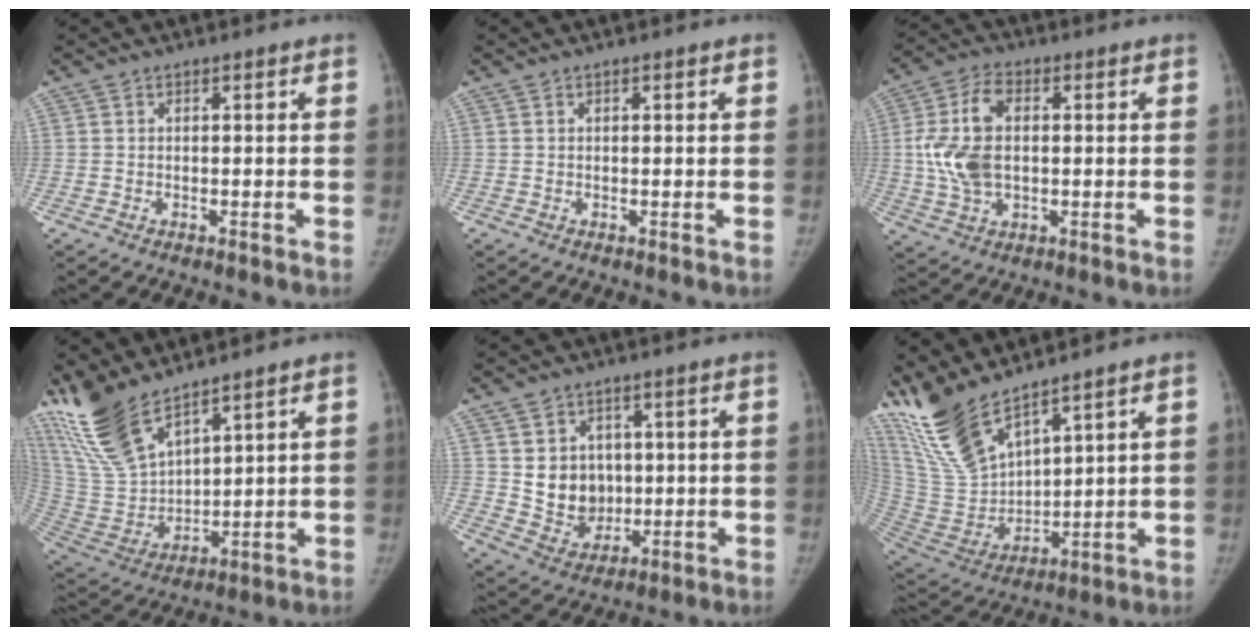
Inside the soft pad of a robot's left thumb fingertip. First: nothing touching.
{"total": 0.6, "force": [0.2, 0.2, 0.6], "torque": [-0.010, 0.003, 0.004]}
{"total": 11.5, "force": [0.7, 7.1, 9.1], "torque": [-0.183, 0.011, 0.017]}
{"total": 15.6, "force": [12.4, 5.0, 8.2], "torque": [-0.153, -0.059, 0.264]}
{"total": 9.2, "force": [1.3, 7.9, 4.5], "torque": [-0.031, -0.010, 0.040]}
{"total": 15.1, "force": [12.6, 3.8, 7.5], "torque": [-0.136, -0.064, 0.271]}